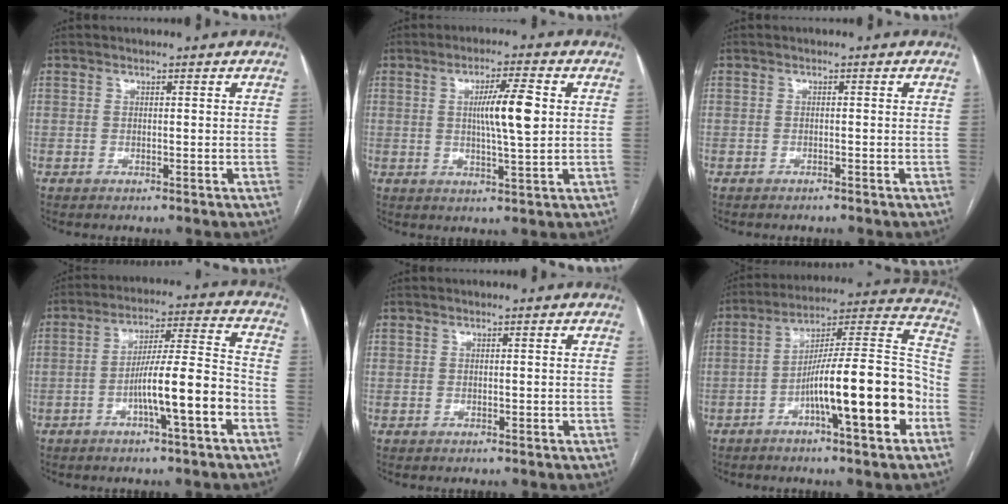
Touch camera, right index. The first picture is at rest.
{"total": 7.5, "force": [1.1, 0.5, 7.4], "torque": [-0.126, 0.002, 0.018]}
{"total": 0.6, "force": [-0.6, 0.0, 0.1], "torque": [-0.007, -0.001, -0.012]}
{"total": 10.8, "force": [-4.1, 0.4, 10.0], "torque": [-0.171, 0.015, -0.067]}
{"total": 0.0}
{"total": 18.0, "force": [-6.5, 1.8, 16.7], "torque": [-0.262, 0.018, -0.102]}